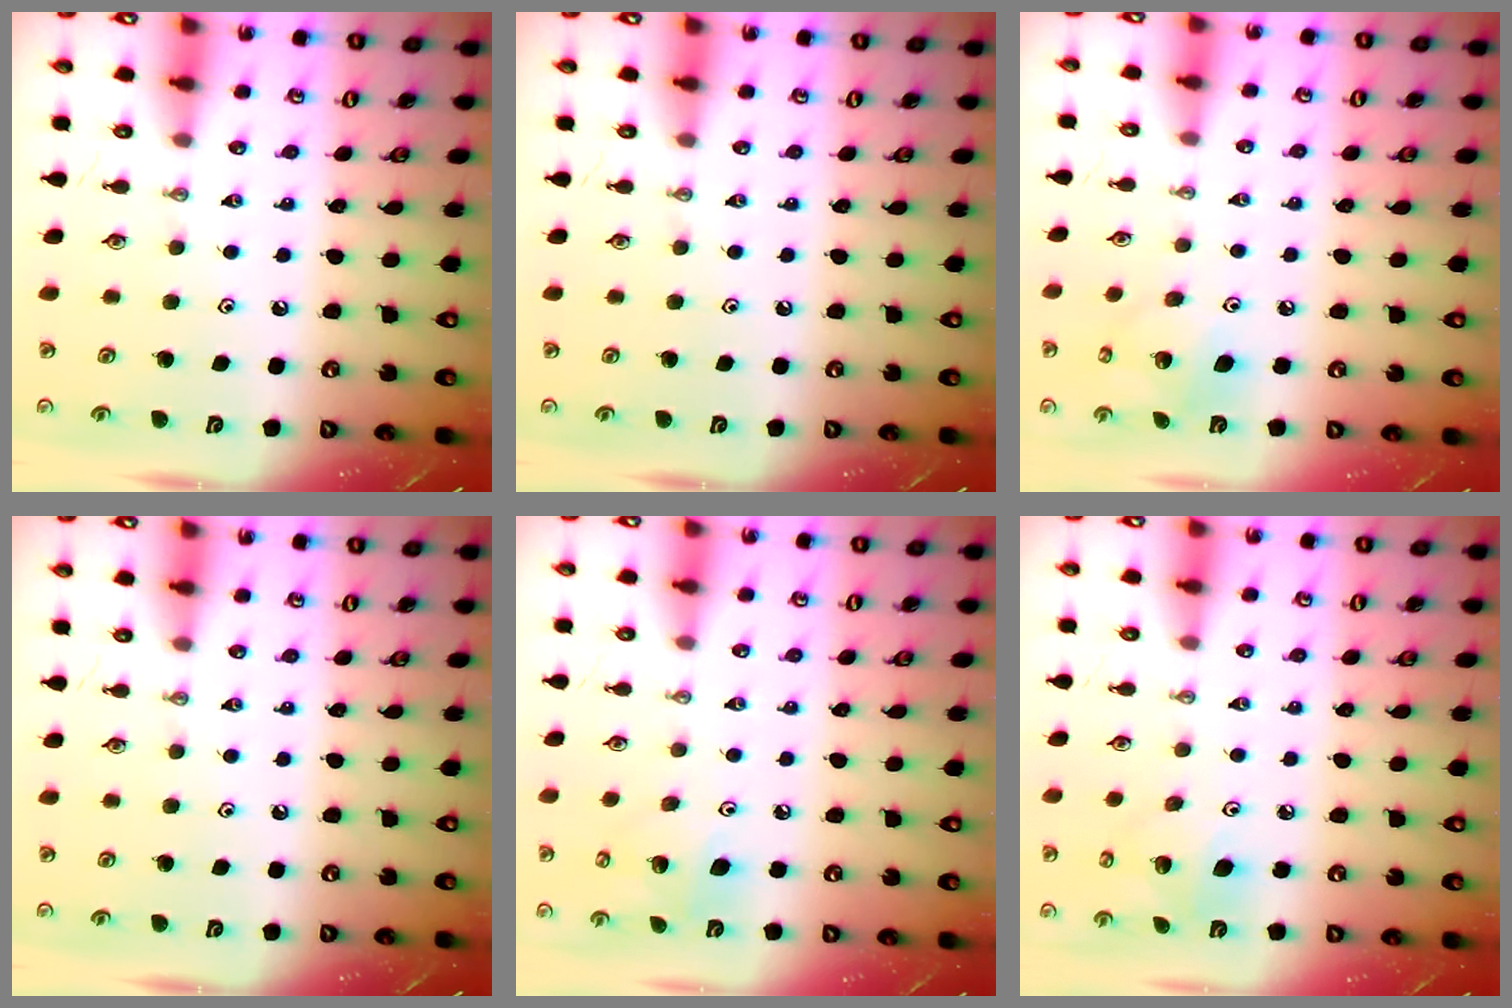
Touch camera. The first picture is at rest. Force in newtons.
{"total": 0.0}
{"total": 8.0, "press": 8.0, "slide": 0.4}
{"total": 0.0}
{"total": 8.6, "press": 8.4, "slide": 1.7}
{"total": 8.0, "press": 7.8, "slide": 1.7}